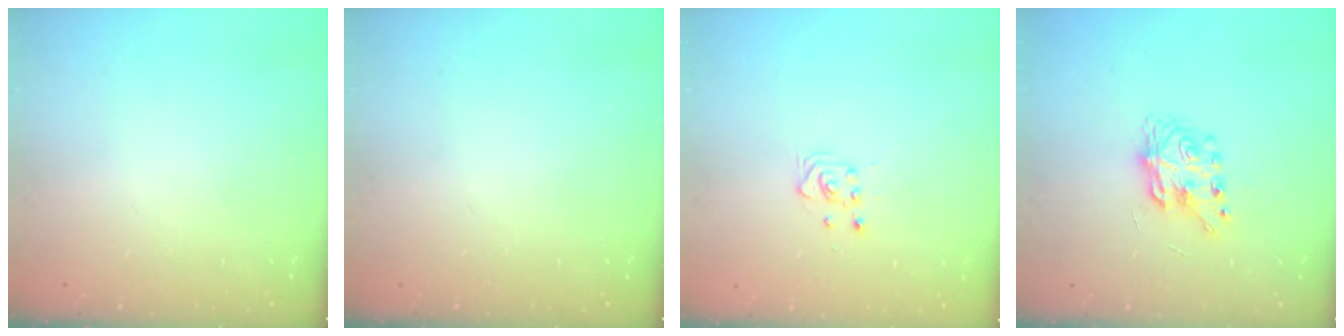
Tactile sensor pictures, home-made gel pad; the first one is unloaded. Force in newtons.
{"total": 0.0}
{"total": 3.6, "press": 3.4, "slide": 1.1}
{"total": 7.8, "press": 7.8, "slide": 0.5}